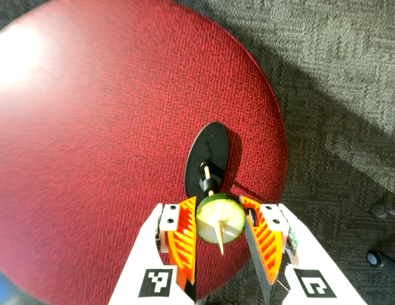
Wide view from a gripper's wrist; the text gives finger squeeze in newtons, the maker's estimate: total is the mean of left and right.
{"total": 10.0, "left": 10.0, "right": 9.9}